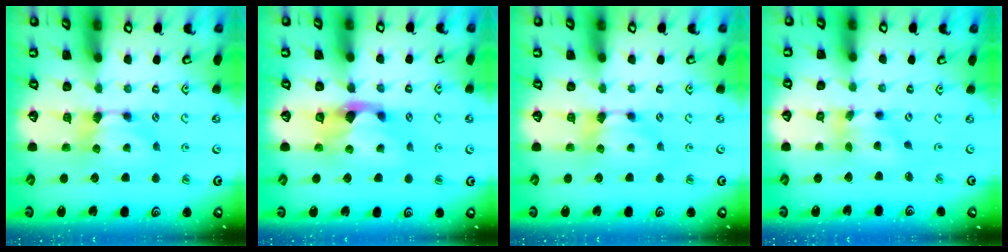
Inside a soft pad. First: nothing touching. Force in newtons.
{"total": 3.1, "press": 2.8, "slide": 1.3}
{"total": 0.0}
{"total": 4.0, "press": 3.6, "slide": 1.7}